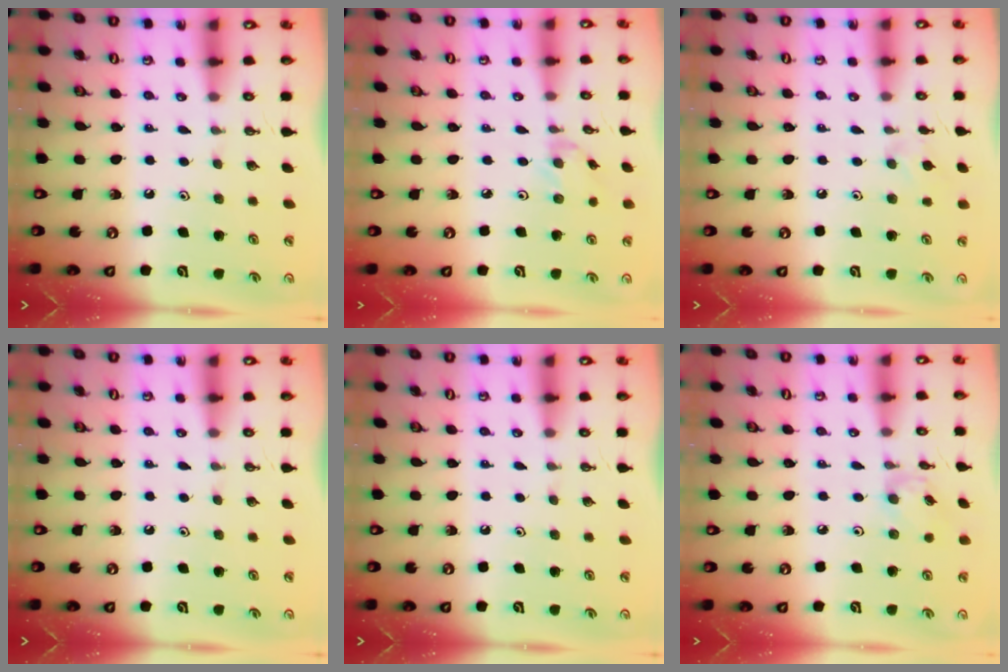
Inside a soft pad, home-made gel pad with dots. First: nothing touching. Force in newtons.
{"total": 2.4, "press": 2.4, "slide": 0.3}
{"total": 7.5, "press": 7.5, "slide": 0.8}
{"total": 0.0}
{"total": 0.0}
{"total": 4.7, "press": 4.7, "slide": 0.3}